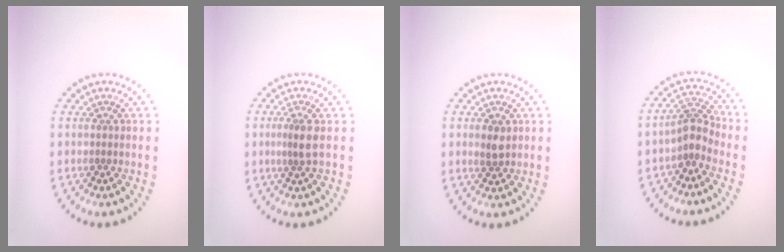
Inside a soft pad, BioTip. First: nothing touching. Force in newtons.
{"total": 2.0, "press": 1.5, "slide": 1.3}
{"total": 1.7, "press": 1.6, "slide": 0.4}
{"total": 2.6, "press": 2.0, "slide": 1.7}